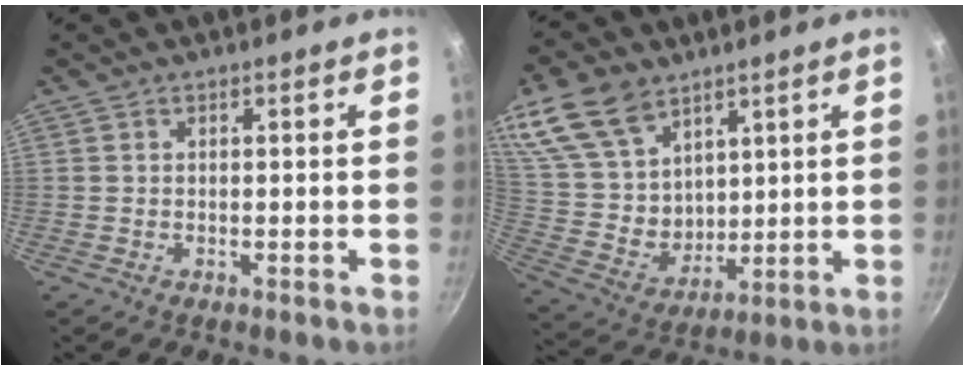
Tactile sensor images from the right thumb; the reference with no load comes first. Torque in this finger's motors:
{"motor_torque": [-0.65, 1.19, -0.06, 0.33, 0.11]}